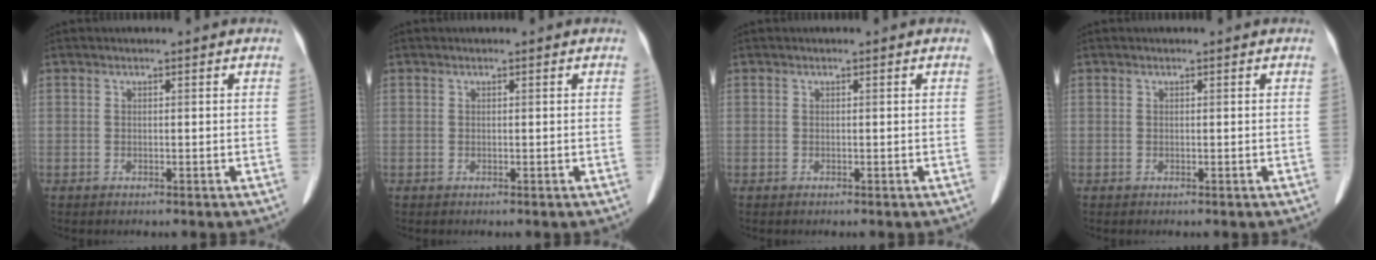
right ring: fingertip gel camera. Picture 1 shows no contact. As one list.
[{"total": 0.0}, {"total": 0.0}, {"total": 0.0}]